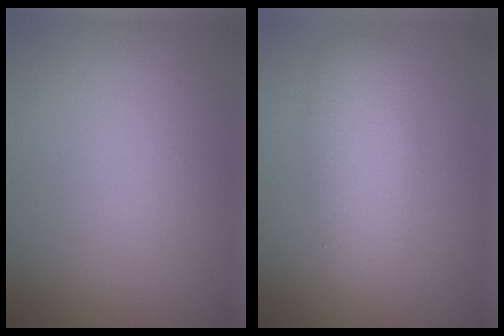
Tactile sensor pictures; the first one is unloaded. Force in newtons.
{"total": 4.1, "press": 4.1, "slide": 0.1}